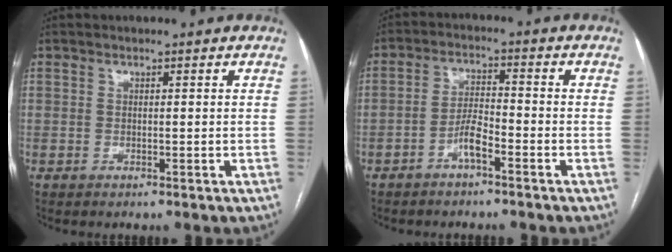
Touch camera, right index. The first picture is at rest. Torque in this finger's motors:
{"motor_torque": [0.14, -0.01, 0.14, 0.03]}